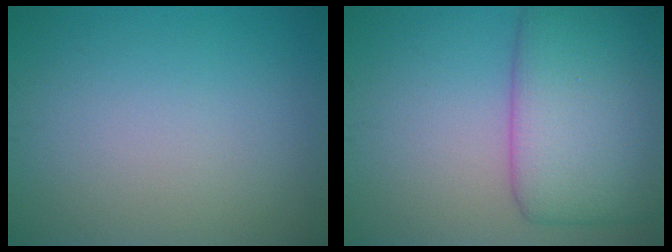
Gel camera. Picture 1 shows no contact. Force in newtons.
{"total": 9.2, "press": 9.2, "slide": 0.1}